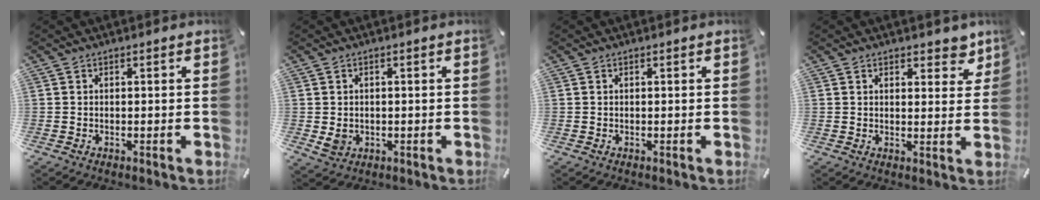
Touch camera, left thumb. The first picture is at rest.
{"total": 3.2, "force": [-0.3, 2.8, 1.5], "torque": [-0.032, -0.004, -0.007]}
{"total": 0.0}
{"total": 7.9, "force": [5.9, 4.1, 3.2], "torque": [-0.010, -0.043, 0.098]}